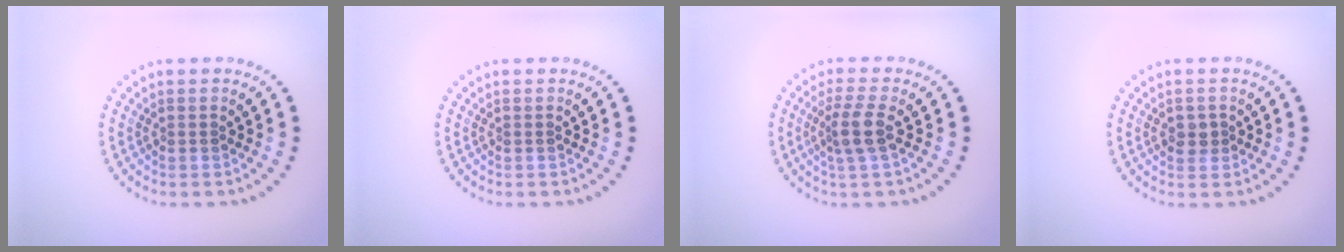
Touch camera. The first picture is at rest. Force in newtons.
{"total": 0.0}
{"total": 2.8, "press": 2.3, "slide": 1.7}
{"total": 1.5, "press": 1.5, "slide": 0.2}